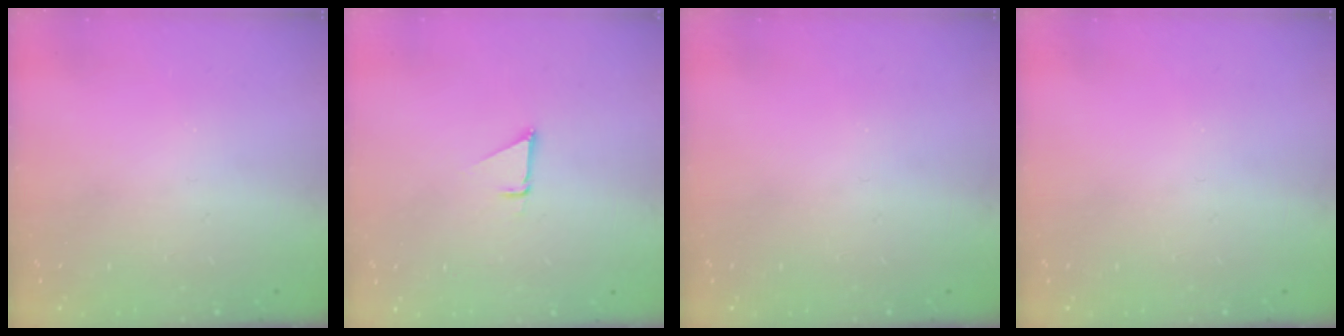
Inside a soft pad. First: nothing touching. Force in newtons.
{"total": 1.5, "press": 1.5, "slide": 0.1}
{"total": 0.0}
{"total": 0.0}